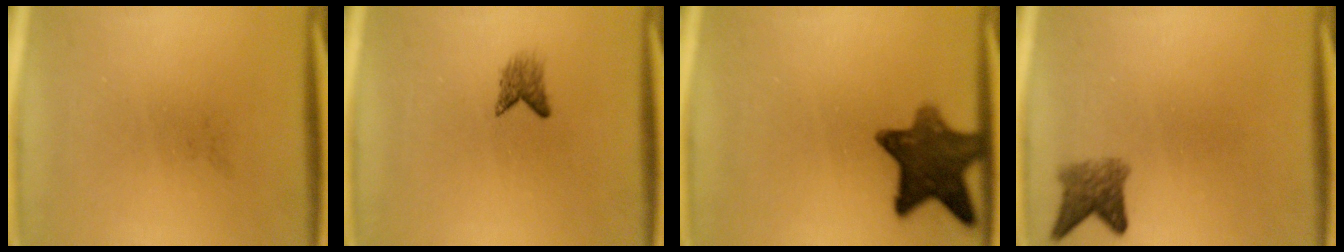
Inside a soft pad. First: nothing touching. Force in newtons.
{"total": 1.9}
{"total": 10.5}
{"total": 3.3}